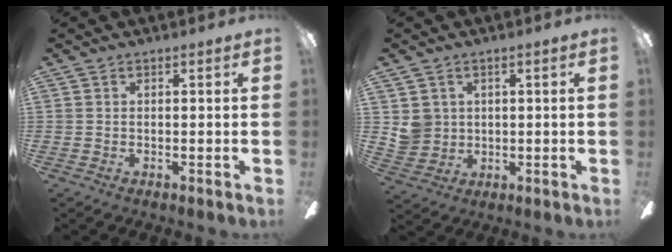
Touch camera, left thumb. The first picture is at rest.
{"total": 5.5, "force": [1.7, 5.2, 0.9], "torque": [-0.018, 0.005, 0.036]}